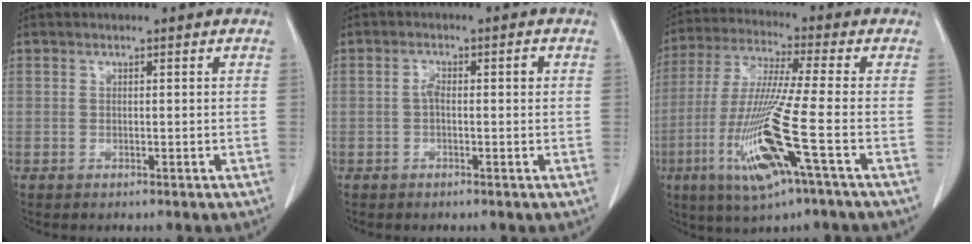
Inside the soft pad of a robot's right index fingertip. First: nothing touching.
{"total": 2.7, "force": [0.0, 1.0, 2.5], "torque": [-0.043, 0.012, 0.000]}
{"total": 14.4, "force": [-5.2, -0.6, 13.4], "torque": [-0.285, -0.023, -0.103]}